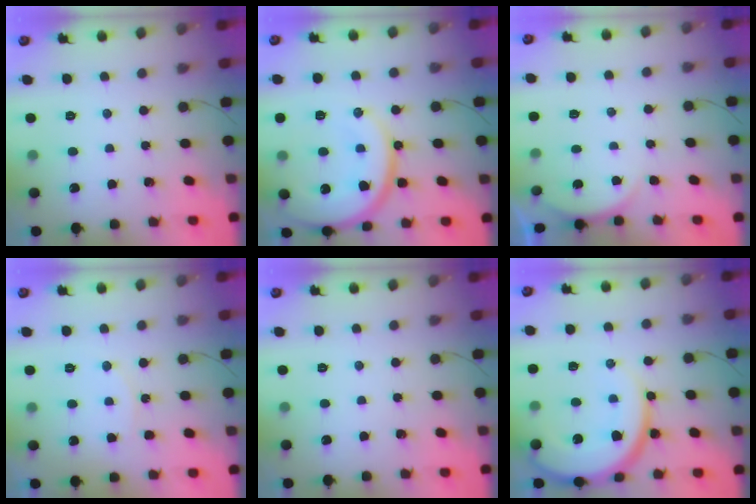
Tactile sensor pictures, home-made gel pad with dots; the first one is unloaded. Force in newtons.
{"total": 17.6, "press": 17.6, "slide": 1.8}
{"total": 2.3, "press": 2.3, "slide": 0.5}
{"total": 6.7, "press": 6.6, "slide": 0.6}
{"total": 0.0}
{"total": 15.0, "press": 14.9, "slide": 1.2}